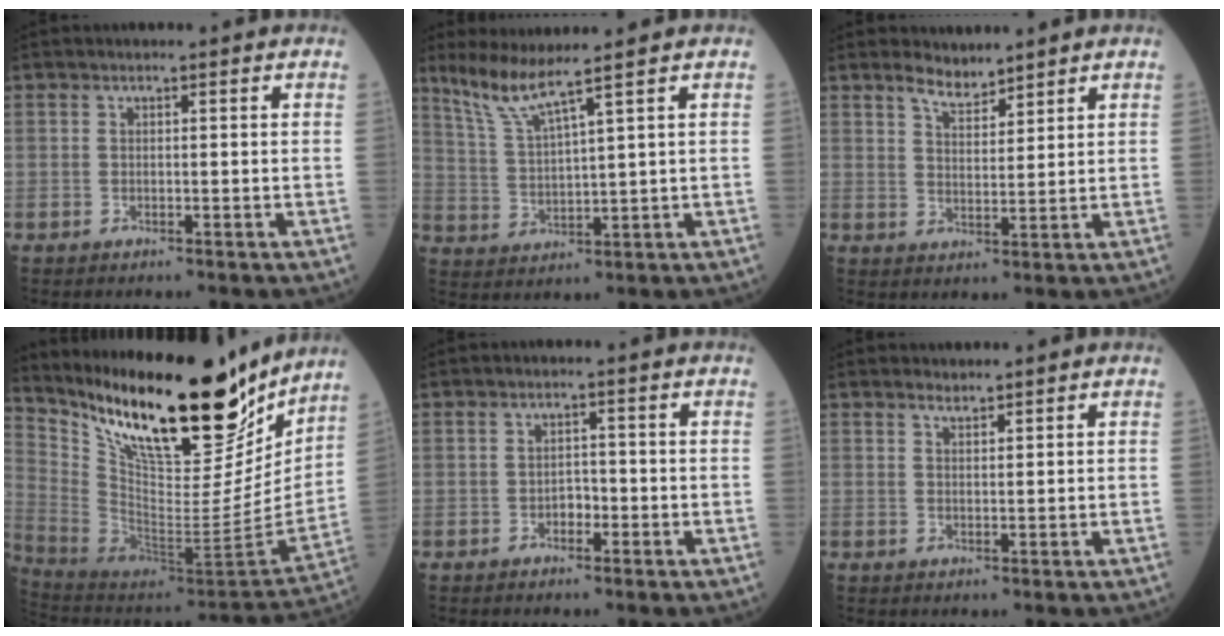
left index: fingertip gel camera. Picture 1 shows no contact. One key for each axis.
{"total": 6.0, "fx": 4.7, "fy": -1.5, "fz": 3.5, "tx": -0.075, "ty": -0.007, "tz": 0.100}
{"total": 3.5, "fx": 3.2, "fy": 0.8, "fz": 0.9, "tx": -0.018, "ty": 0.002, "tz": 0.060}
{"total": 26.8, "fx": 19.8, "fy": 7.2, "fz": 16.7, "tx": -0.287, "ty": -0.031, "tz": 0.327}
{"total": 1.7, "fx": -0.8, "fy": 1.0, "fz": 1.0, "tx": -0.010, "ty": 0.004, "tz": -0.017}
{"total": 1.4, "fx": 1.3, "fy": 0.2, "fz": 0.2, "tx": -0.008, "ty": 0.002, "tz": 0.026}